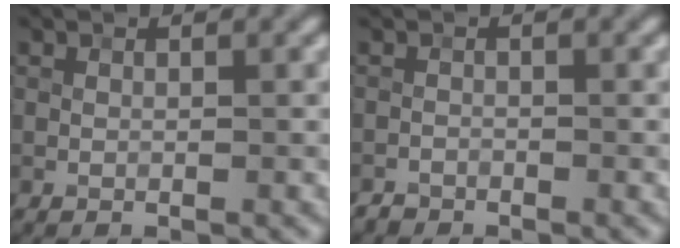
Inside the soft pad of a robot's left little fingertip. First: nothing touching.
{"total": 0.9, "force": [-0.8, 0.2, -0.3], "torque": [0.009, 0.003, -0.017]}